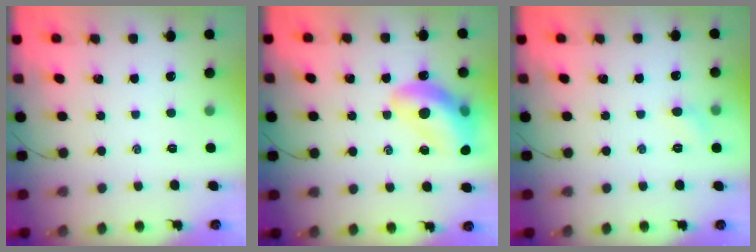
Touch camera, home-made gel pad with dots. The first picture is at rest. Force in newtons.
{"total": 18.0, "press": 17.5, "slide": 4.3}
{"total": 4.6, "press": 4.3, "slide": 1.6}